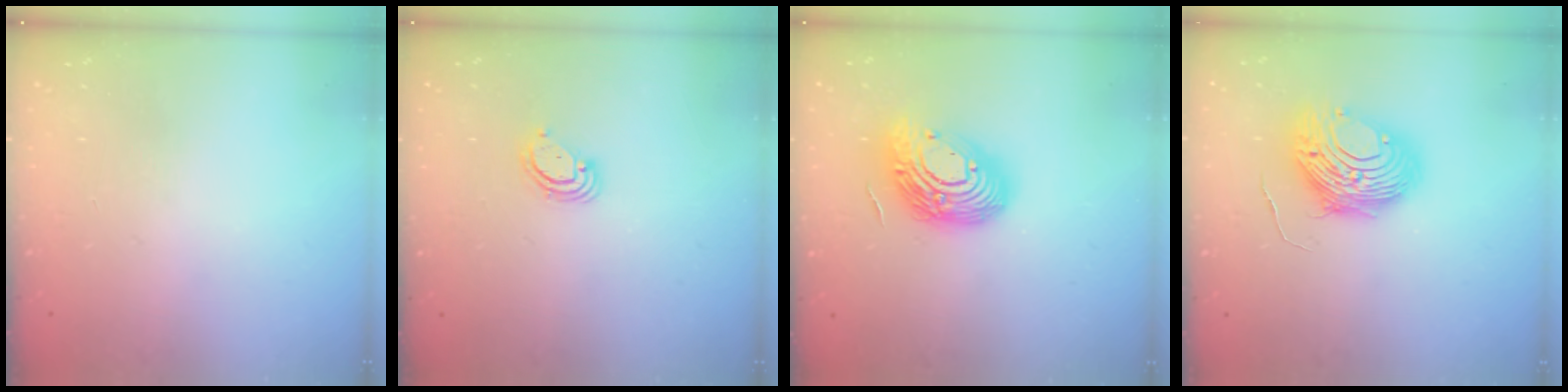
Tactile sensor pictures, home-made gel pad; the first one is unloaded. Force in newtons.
{"total": 3.2, "press": 3.2, "slide": 0.2}
{"total": 17.3, "press": 17.2, "slide": 1.2}
{"total": 12.5, "press": 12.4, "slide": 1.4}